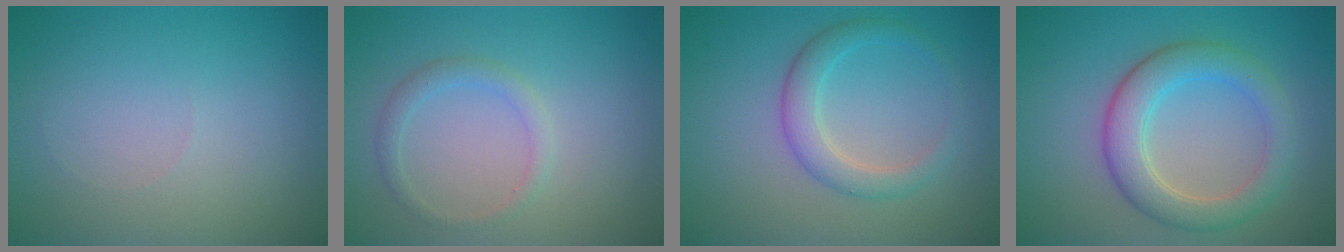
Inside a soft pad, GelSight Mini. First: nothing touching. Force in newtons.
{"total": 1.5, "press": 1.5, "slide": 0.1}
{"total": 2.9, "press": 2.9, "slide": 0.1}
{"total": 4.8, "press": 4.8, "slide": 0.3}